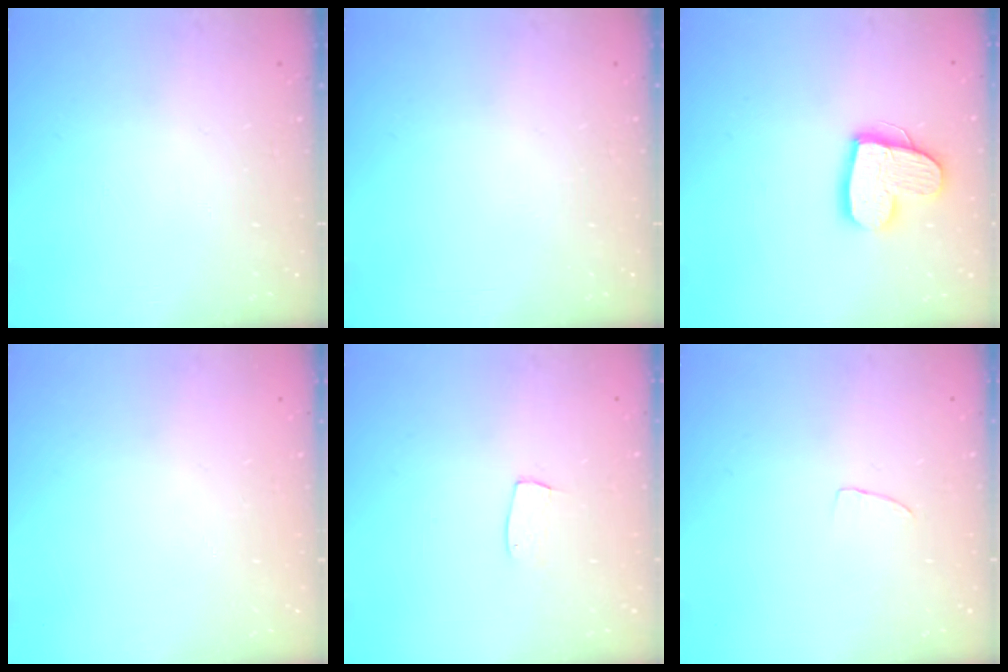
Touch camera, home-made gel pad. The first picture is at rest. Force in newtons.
{"total": 0.0}
{"total": 14.4, "press": 14.3, "slide": 1.3}
{"total": 0.0}
{"total": 5.2, "press": 5.2, "slide": 0.3}
{"total": 3.5, "press": 3.5, "slide": 0.2}